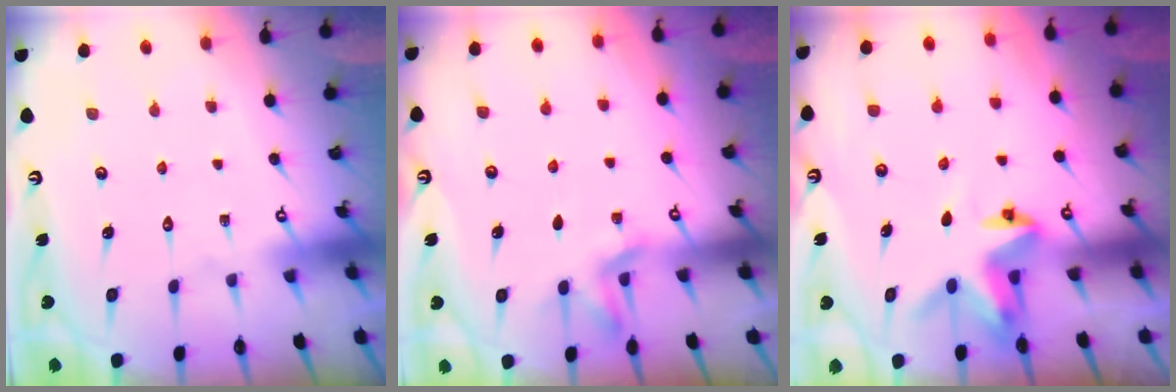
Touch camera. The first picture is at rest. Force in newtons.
{"total": 2.0, "press": 1.6, "slide": 1.1}
{"total": 3.7, "press": 3.7, "slide": 0.4}